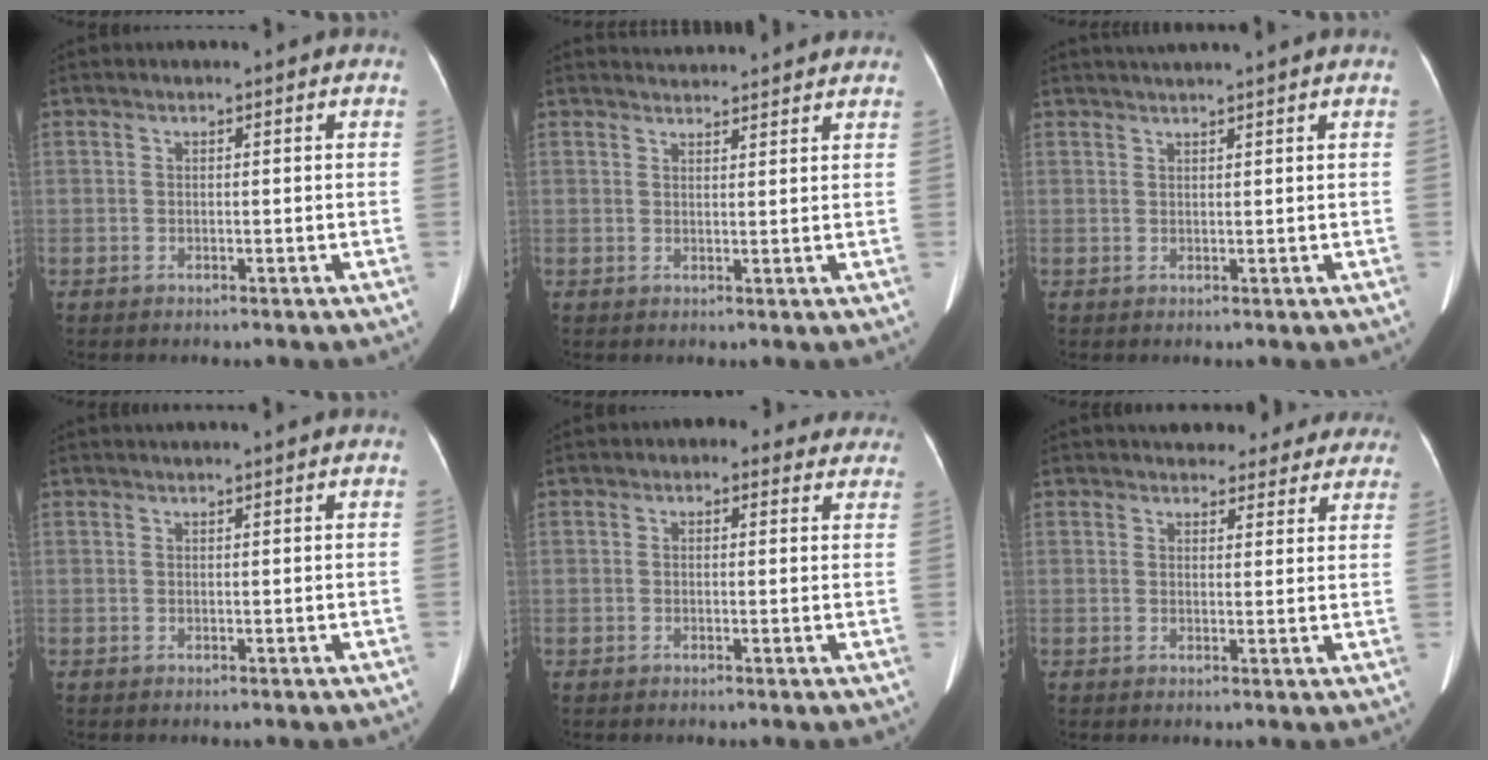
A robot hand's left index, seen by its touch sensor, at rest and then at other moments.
{"total": 6.4, "force": [6.3, 0.5, 1.1], "torque": [-0.018, 0.028, 0.073]}
{"total": 3.8, "force": [3.2, -1.1, 1.7], "torque": [-0.018, 0.023, 0.053]}
{"total": 3.6, "force": [3.3, -0.5, 1.4], "torque": [-0.014, 0.026, 0.045]}
{"total": 5.0, "force": [4.0, 2.7, 1.4], "torque": [0.000, 0.013, 0.034]}
{"total": 12.6, "force": [11.3, 4.7, 2.9], "torque": [-0.001, 0.008, 0.117]}